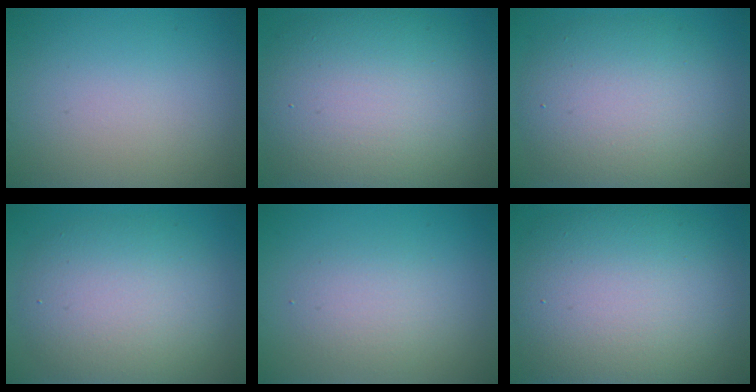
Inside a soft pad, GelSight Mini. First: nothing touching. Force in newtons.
{"total": 12.9, "press": 12.9, "slide": 0.6}
{"total": 8.5, "press": 8.5, "slide": 0.3}
{"total": 6.7, "press": 6.7, "slide": 0.5}
{"total": 2.2, "press": 2.2, "slide": 0.2}
{"total": 12.8, "press": 12.8, "slide": 0.7}